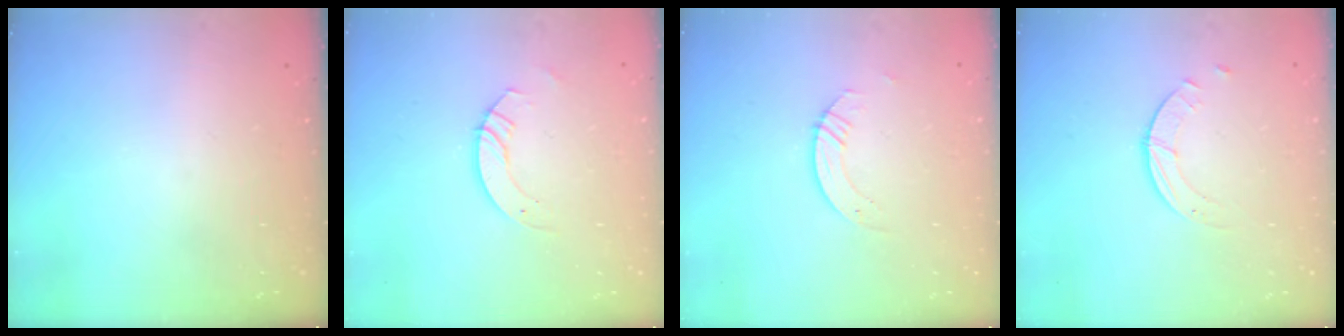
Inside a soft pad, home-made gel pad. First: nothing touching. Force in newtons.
{"total": 3.2, "press": 3.2, "slide": 0.2}
{"total": 2.6, "press": 2.6, "slide": 0.2}
{"total": 1.4, "press": 1.4, "slide": 0.2}